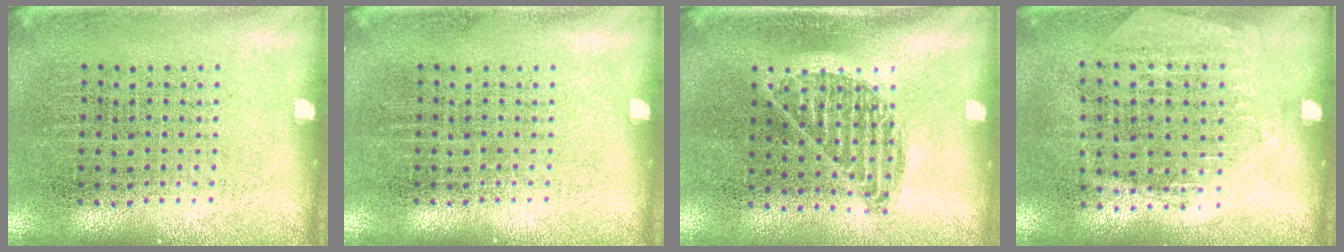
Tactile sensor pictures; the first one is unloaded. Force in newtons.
{"total": 0.0}
{"total": 0.9, "press": 0.8, "slide": 0.4}
{"total": 1.3, "press": 1.2, "slide": 0.6}